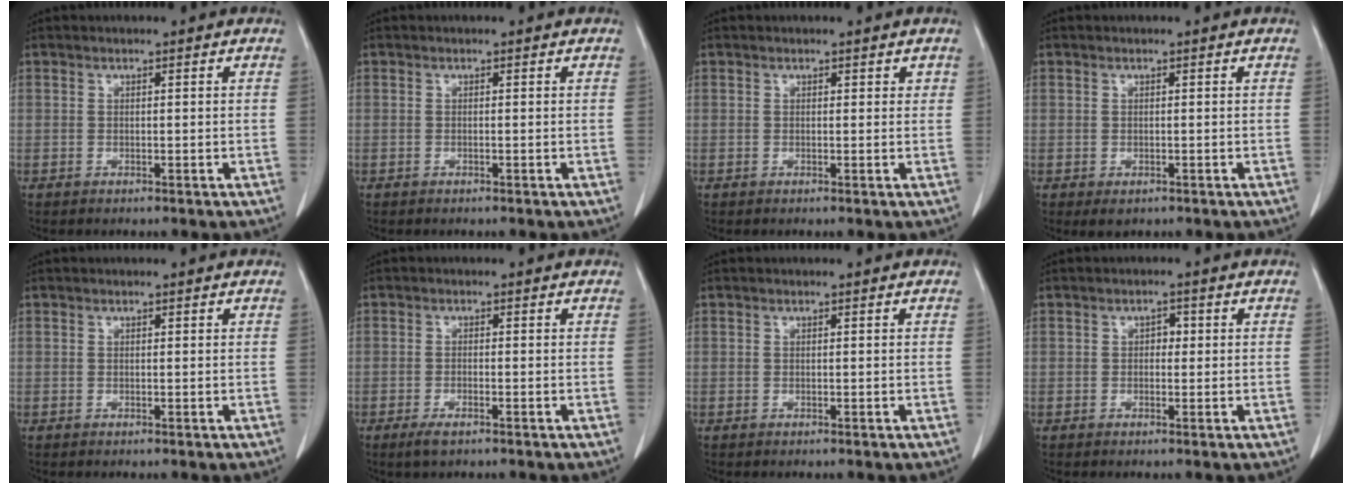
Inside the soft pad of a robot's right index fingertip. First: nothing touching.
{"total": 0.0}
{"total": 1.0, "force": [0.7, 0.6, 0.2], "torque": [0.008, -0.001, 0.007]}
{"total": 1.2, "force": [-0.3, 0.9, 0.6], "torque": [-0.007, 0.000, 0.003]}
{"total": 0.0}
{"total": 2.3, "force": [-1.4, 0.6, 1.7], "torque": [-0.034, -0.002, -0.024]}
{"total": 0.0}
{"total": 1.6, "force": [0.3, 1.1, 1.1], "torque": [-0.011, 0.005, 0.003]}